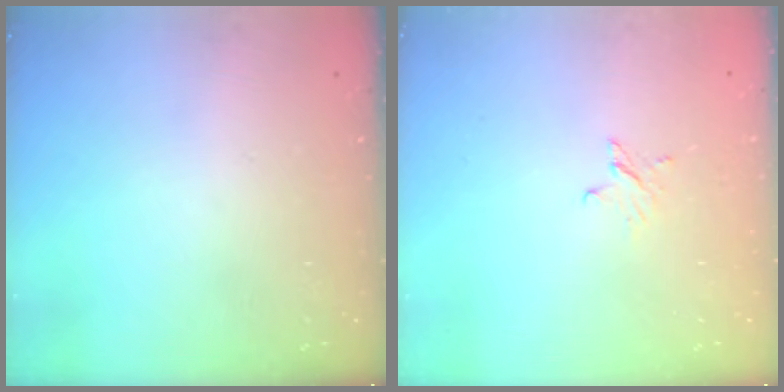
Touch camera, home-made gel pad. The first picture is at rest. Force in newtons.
{"total": 2.4, "press": 2.4, "slide": 0.2}